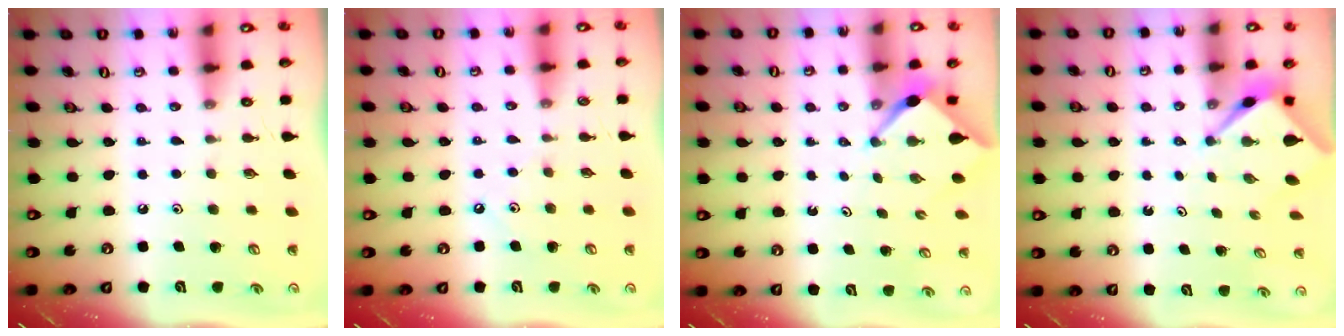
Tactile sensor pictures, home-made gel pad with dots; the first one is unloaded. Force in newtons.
{"total": 3.0, "press": 3.0, "slide": 0.4}
{"total": 2.6, "press": 2.6, "slide": 0.1}
{"total": 2.6, "press": 2.6, "slide": 0.1}